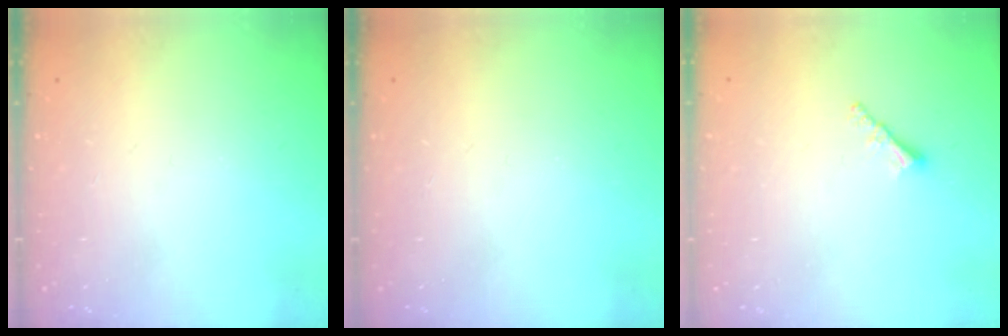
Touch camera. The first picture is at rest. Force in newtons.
{"total": 0.0}
{"total": 1.9, "press": 1.9, "slide": 0.5}